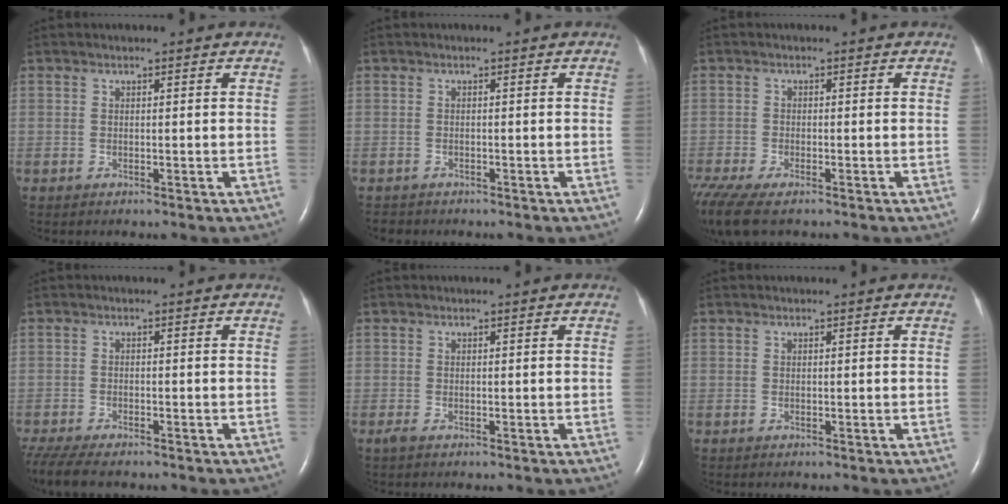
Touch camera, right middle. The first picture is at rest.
{"total": 1.3, "force": [-1.2, 0.5, -0.1], "torque": [-0.001, -0.002, -0.019]}
{"total": 9.0, "force": [-6.5, 2.8, 5.6], "torque": [-0.124, -0.015, -0.111]}
{"total": 9.0, "force": [-7.3, 2.3, 4.6], "torque": [-0.089, -0.015, -0.122]}
{"total": 0.7, "force": [-0.5, 0.1, 0.5], "torque": [-0.017, -0.004, -0.010]}
{"total": 0.0}